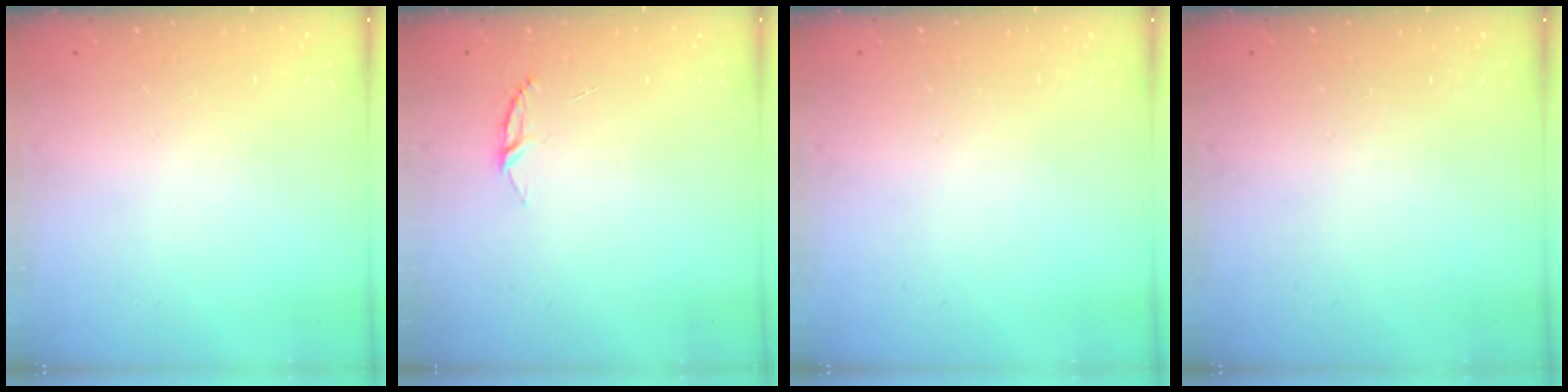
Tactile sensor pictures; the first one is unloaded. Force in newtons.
{"total": 3.9, "press": 3.8, "slide": 0.4}
{"total": 0.0}
{"total": 0.0}